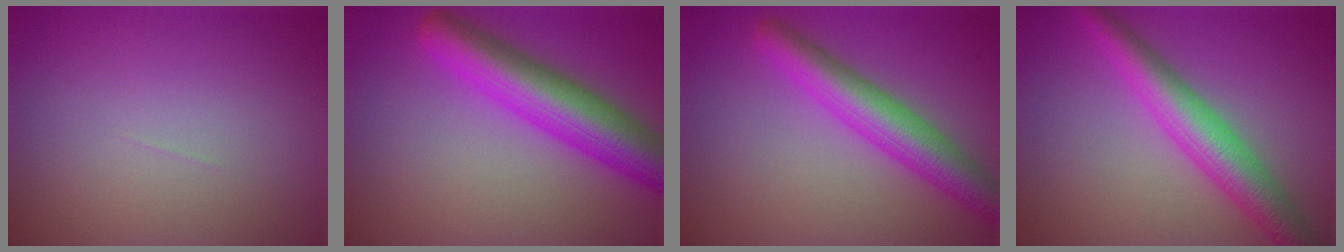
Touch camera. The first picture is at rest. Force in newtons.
{"total": 7.7, "press": 7.7, "slide": 0.4}
{"total": 5.5, "press": 5.5, "slide": 0.2}
{"total": 5.9, "press": 5.9, "slide": 0.2}